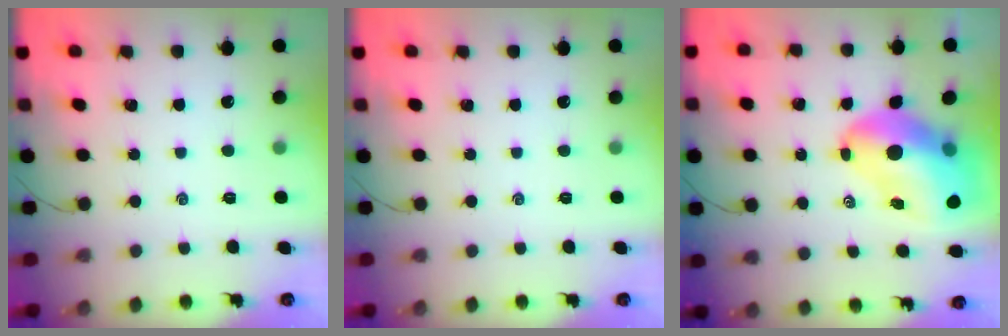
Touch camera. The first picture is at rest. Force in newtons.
{"total": 0.0}
{"total": 15.3, "press": 14.6, "slide": 4.5}